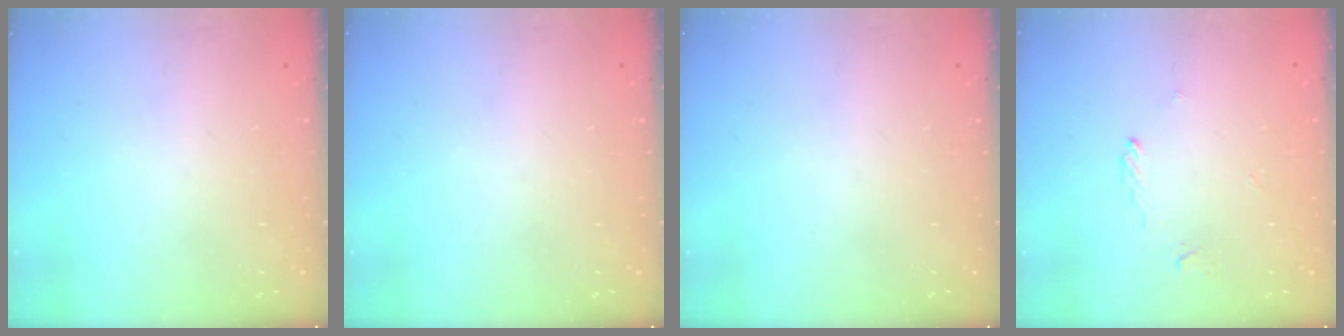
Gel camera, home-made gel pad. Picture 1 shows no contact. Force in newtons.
{"total": 0.0}
{"total": 0.0}
{"total": 1.9, "press": 1.9, "slide": 0.2}